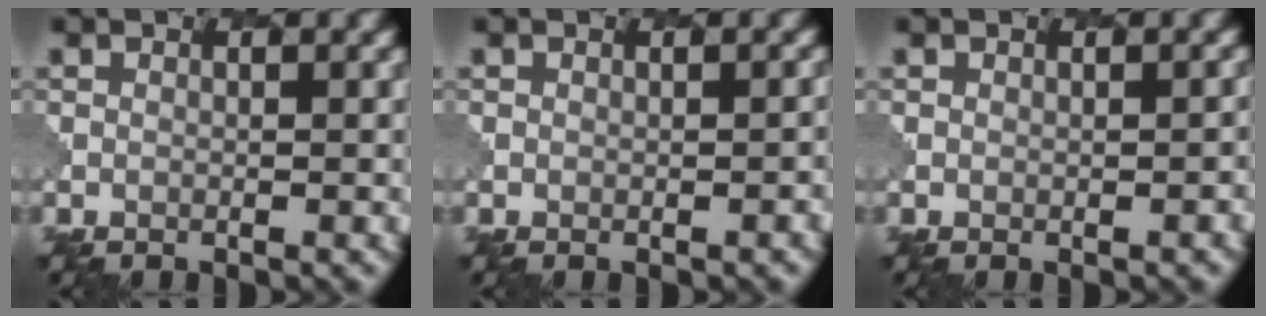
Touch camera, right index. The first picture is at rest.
{"total": 1.9, "force": [-0.7, 1.2, 1.2], "torque": [-0.006, 0.002, 0.002]}
{"total": 2.1, "force": [-0.6, 1.5, 1.4], "torque": [-0.006, 0.000, 0.001]}